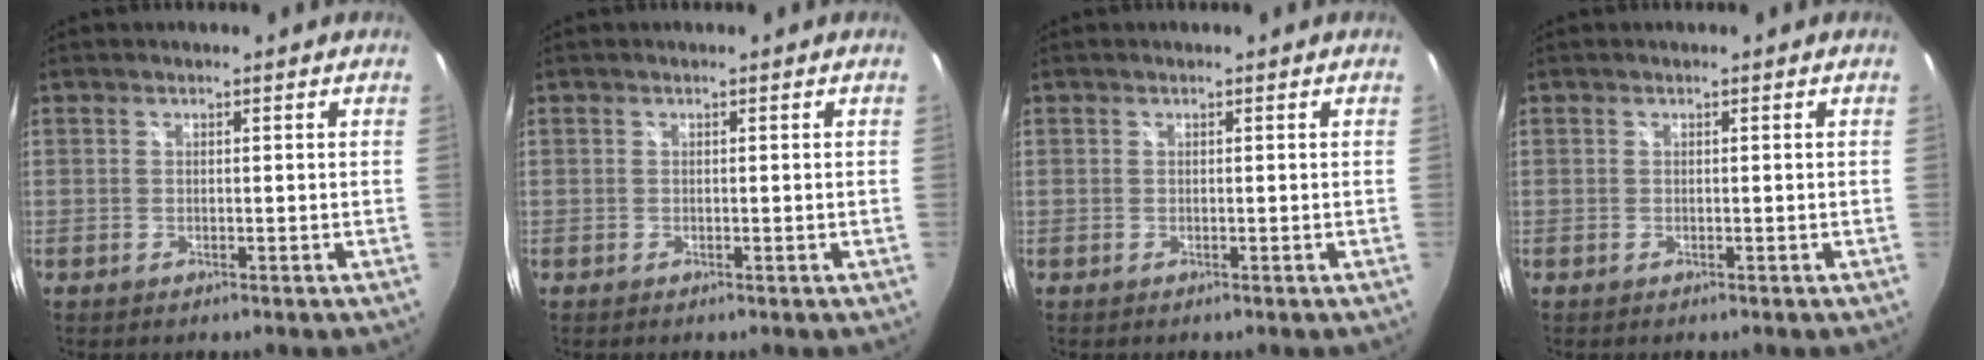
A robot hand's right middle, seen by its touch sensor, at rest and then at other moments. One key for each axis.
{"total": 0.0}
{"total": 0.0}
{"total": 0.0}